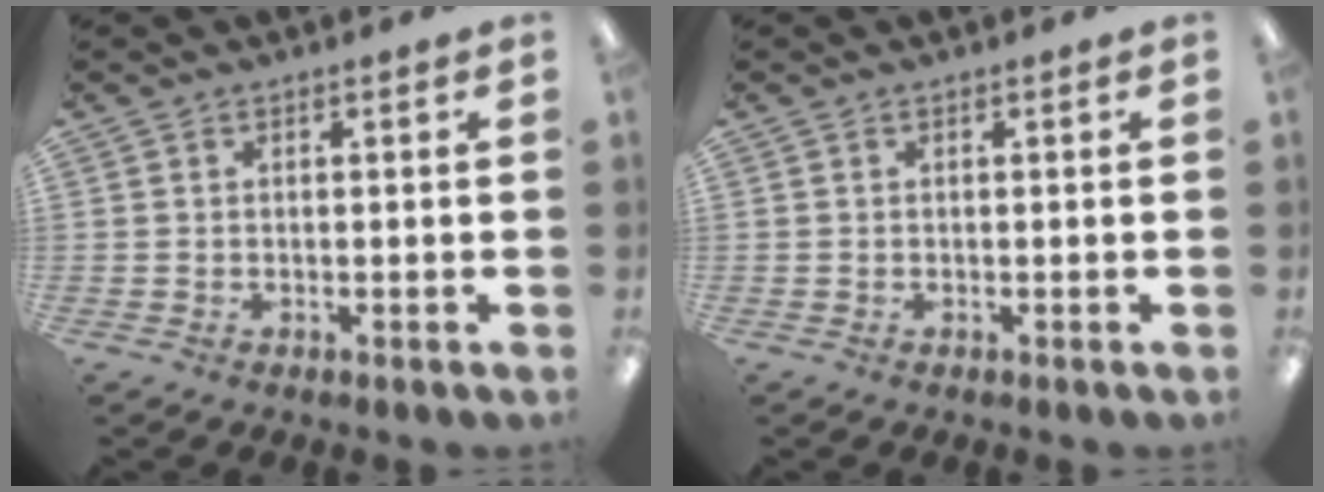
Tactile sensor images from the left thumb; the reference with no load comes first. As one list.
[{"total": 0.0}]